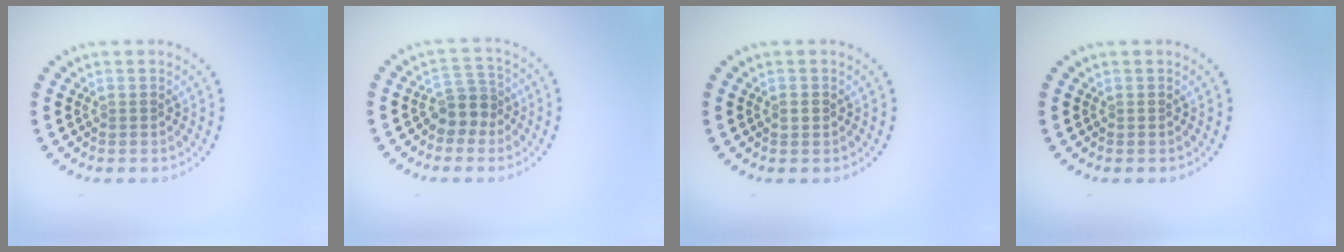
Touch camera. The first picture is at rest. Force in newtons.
{"total": 2.8, "press": 2.2, "slide": 1.6}
{"total": 1.1, "press": 1.0, "slide": 0.2}
{"total": 0.0}